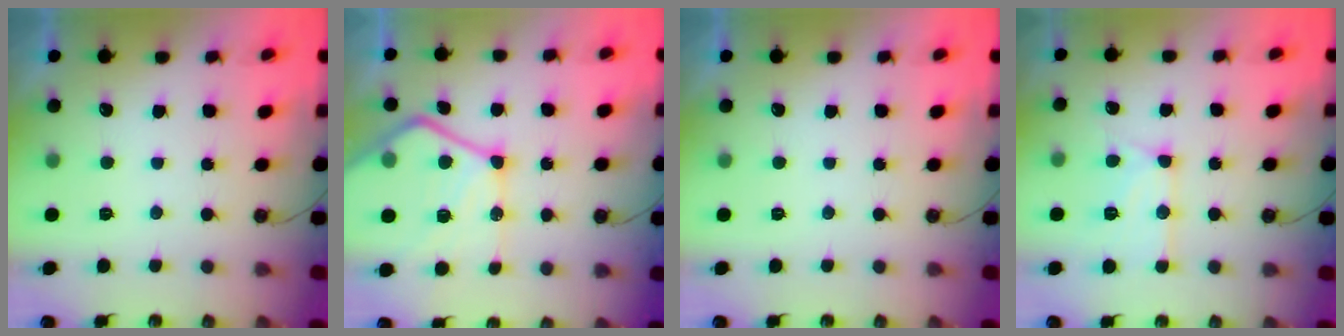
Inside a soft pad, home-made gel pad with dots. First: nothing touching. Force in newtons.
{"total": 22.6, "press": 22.5, "slide": 2.4}
{"total": 0.0}
{"total": 13.2, "press": 13.1, "slide": 1.3}